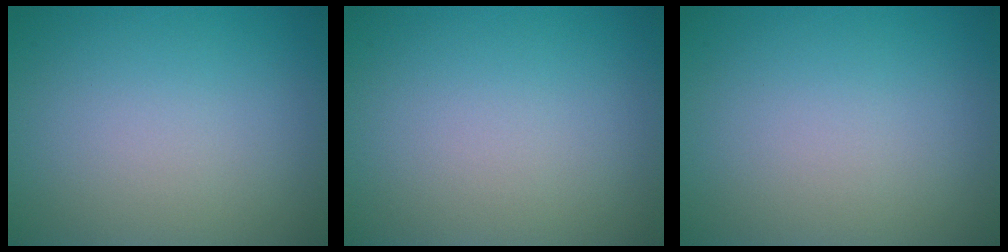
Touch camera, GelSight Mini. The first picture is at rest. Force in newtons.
{"total": 0.0}
{"total": 0.0}